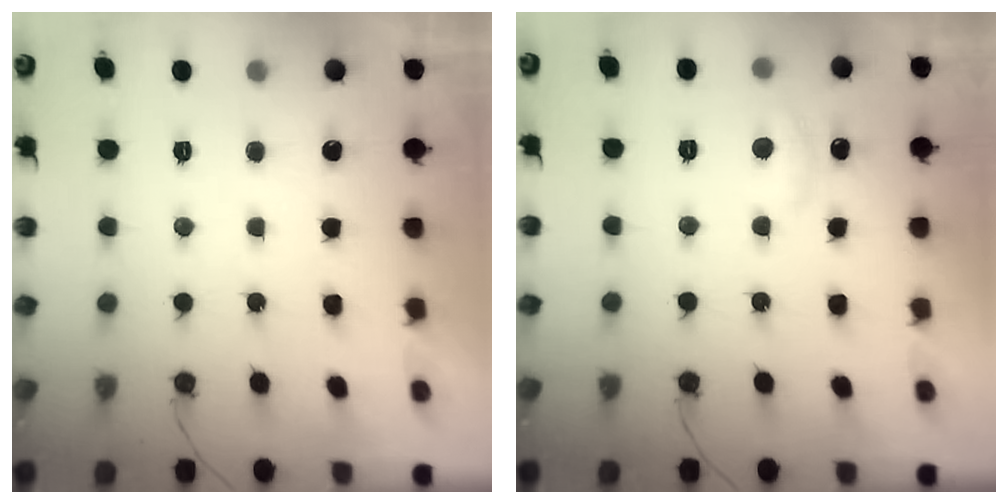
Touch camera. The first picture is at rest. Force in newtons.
{"total": 6.3, "press": 6.3, "slide": 0.5}